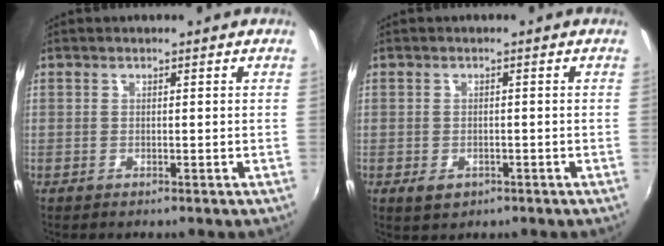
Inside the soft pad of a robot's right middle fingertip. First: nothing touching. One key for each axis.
{"total": 2.9, "fx": -1.4, "fy": 2.0, "fz": 1.6, "tx": -0.030, "ty": -0.008, "tz": -0.019}